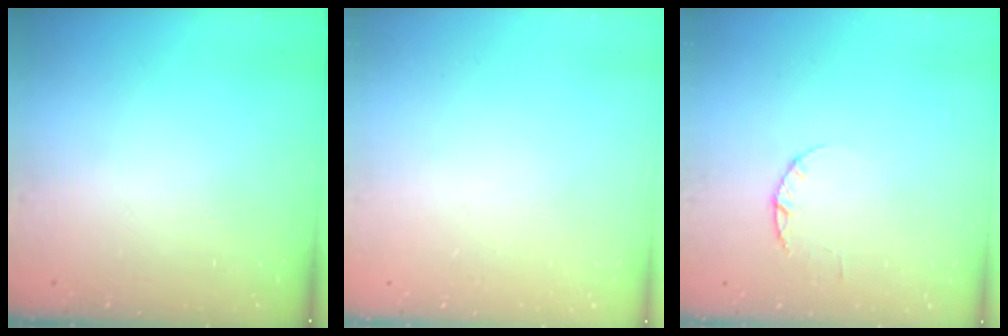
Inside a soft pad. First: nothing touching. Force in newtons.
{"total": 2.5, "press": 2.5, "slide": 0.2}
{"total": 2.4, "press": 2.3, "slide": 0.4}